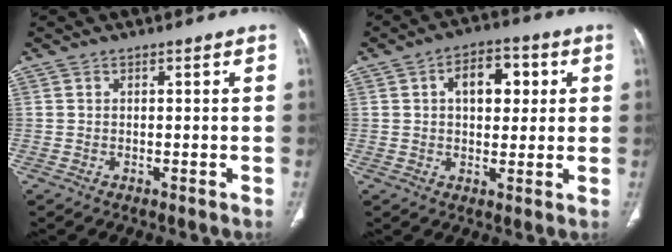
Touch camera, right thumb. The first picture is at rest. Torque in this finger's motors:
{"motor_torque": [0.05, 0.50, 0.79, -0.66, -0.03]}